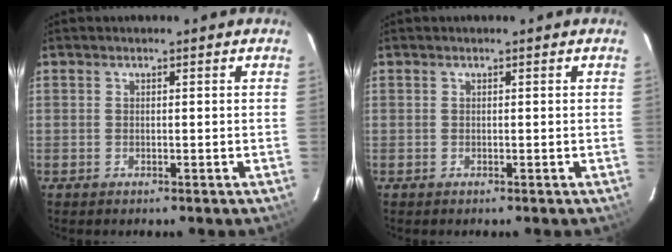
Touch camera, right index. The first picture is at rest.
{"total": 0.0}